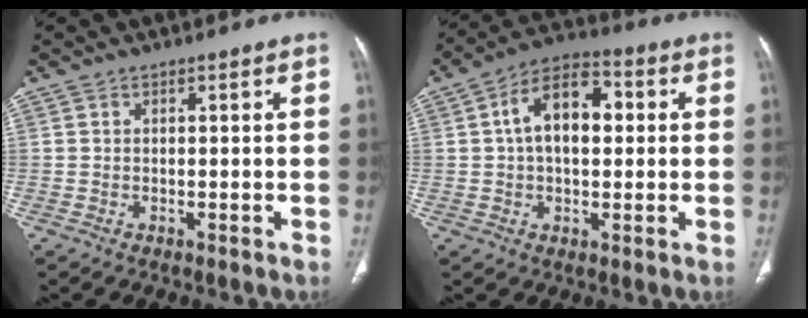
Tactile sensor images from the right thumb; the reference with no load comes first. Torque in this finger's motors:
{"motor_torque": [0.65, 3.10, 1.30, -0.19, 0.42]}